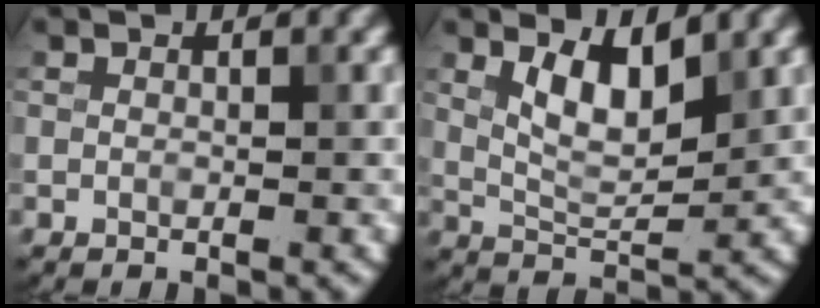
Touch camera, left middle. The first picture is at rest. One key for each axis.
{"total": 4.1, "fx": 1.9, "fy": 1.5, "fz": 3.3, "tx": -0.066, "ty": -0.004, "tz": 0.039}